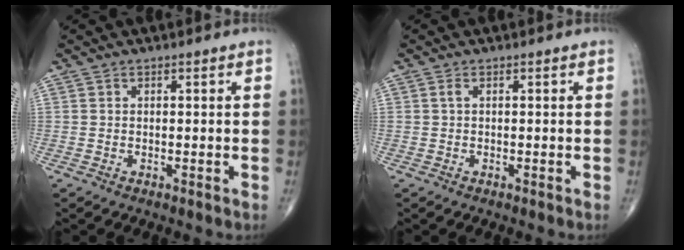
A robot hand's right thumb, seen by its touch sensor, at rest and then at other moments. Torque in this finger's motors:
{"motor_torque": [0.02, -0.04, 0.18, 0.14, -0.02]}